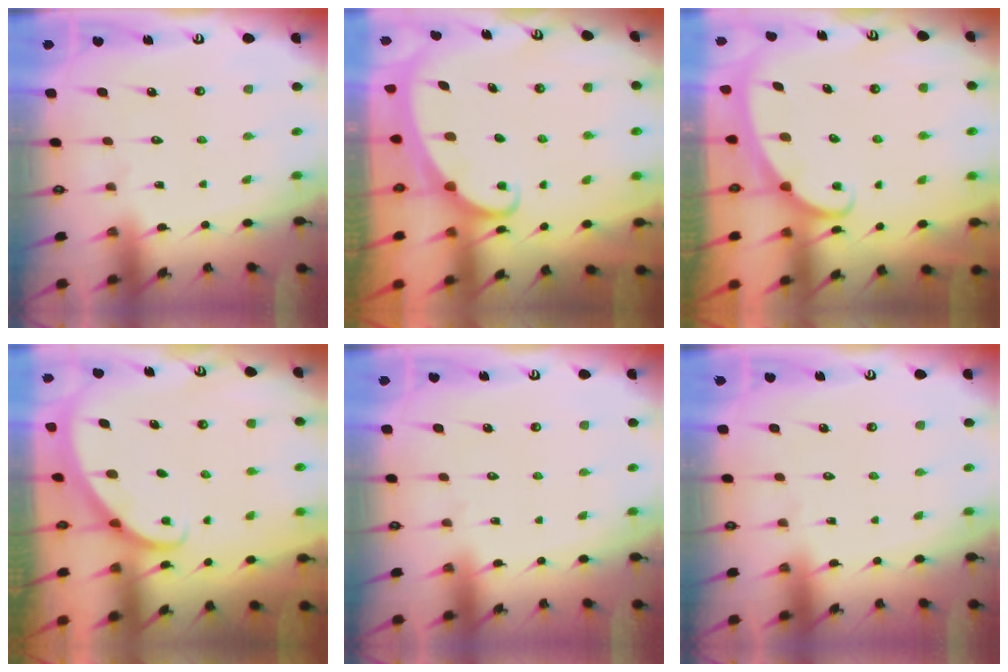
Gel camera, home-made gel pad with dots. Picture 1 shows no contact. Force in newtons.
{"total": 2.0, "press": 2.0, "slide": 0.3}
{"total": 2.5, "press": 2.5, "slide": 0.3}
{"total": 1.9, "press": 1.9, "slide": 0.1}
{"total": 0.0}
{"total": 0.0}